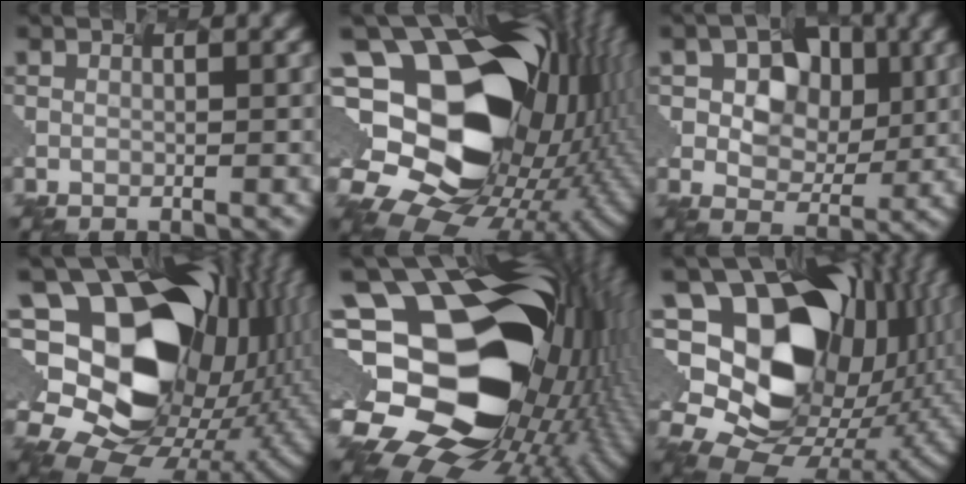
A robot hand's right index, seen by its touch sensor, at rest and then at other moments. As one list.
[{"total": 19.9, "force": [1.0, 14.7, 13.5], "torque": [-0.228, 0.021, 0.015]}, {"total": 4.9, "force": [0.5, 3.9, 2.9], "torque": [-0.055, 0.001, 0.011]}, {"total": 18.3, "force": [1.8, 13.3, 12.4], "torque": [-0.222, 0.023, 0.043]}, {"total": 20.4, "force": [-0.9, 14.5, 14.4], "torque": [-0.259, 0.018, -0.018]}, {"total": 15.6, "force": [2.5, 11.4, 10.3], "torque": [-0.189, 0.007, 0.052]}]